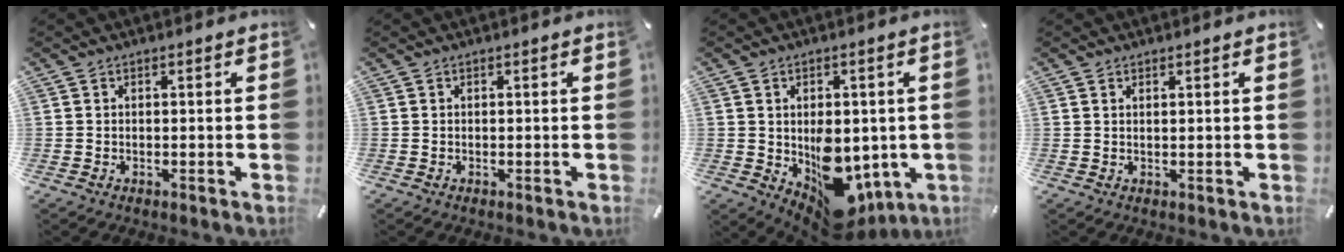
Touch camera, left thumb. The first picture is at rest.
{"total": 0.0}
{"total": 12.8, "force": [-3.4, 9.4, 8.0], "torque": [-0.085, -0.004, -0.045]}
{"total": 0.8, "force": [0.6, 0.0, 0.6], "torque": [-0.011, -0.003, 0.011]}